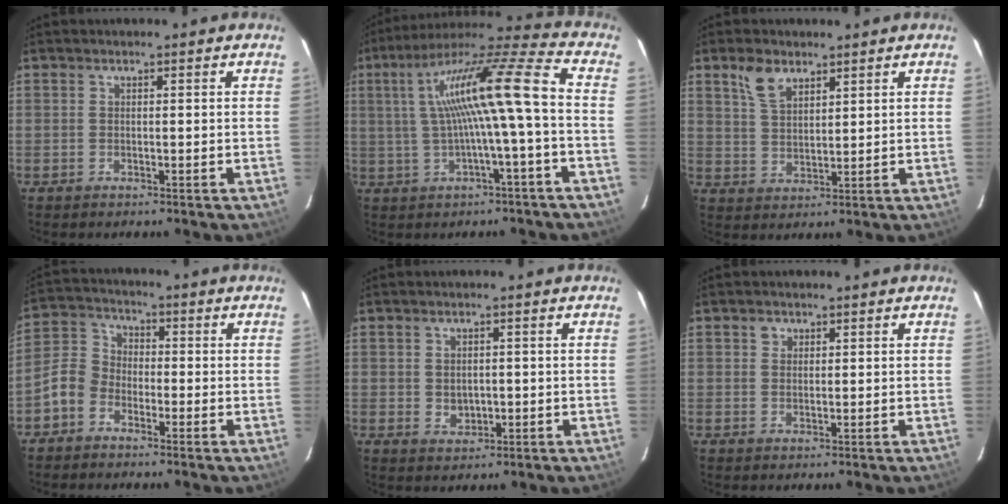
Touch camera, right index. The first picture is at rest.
{"total": 16.2, "force": [0.5, 0.6, 16.2], "torque": [-0.282, 0.022, 0.013]}
{"total": 5.8, "force": [3.8, 3.1, 3.2], "torque": [-0.061, 0.009, 0.076]}
{"total": 6.1, "force": [-3.4, 4.6, 2.1], "torque": [-0.049, 0.023, -0.077]}
{"total": 3.1, "force": [-0.2, 2.6, 1.6], "torque": [-0.028, 0.001, 0.003]}
{"total": 1.5, "force": [0.7, 1.3, 0.2], "torque": [-0.001, 0.006, 0.011]}